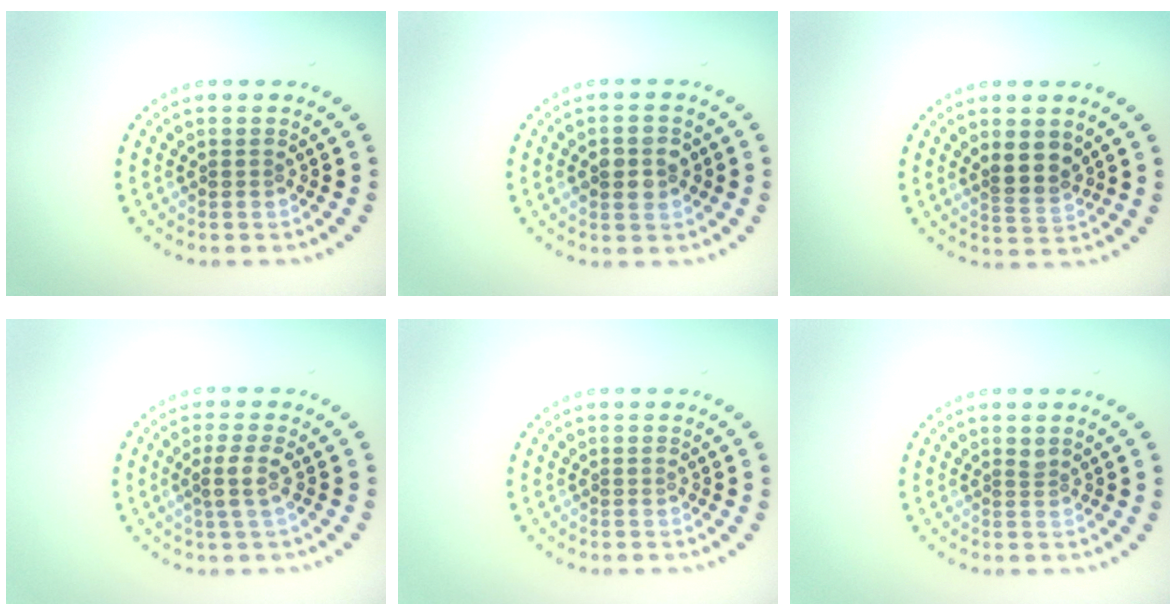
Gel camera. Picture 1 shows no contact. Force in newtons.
{"total": 2.9, "press": 2.9, "slide": 0.1}
{"total": 2.6, "press": 2.3, "slide": 1.3}
{"total": 2.1, "press": 1.7, "slide": 1.2}
{"total": 0.0}
{"total": 0.5, "press": 0.4, "slide": 0.4}